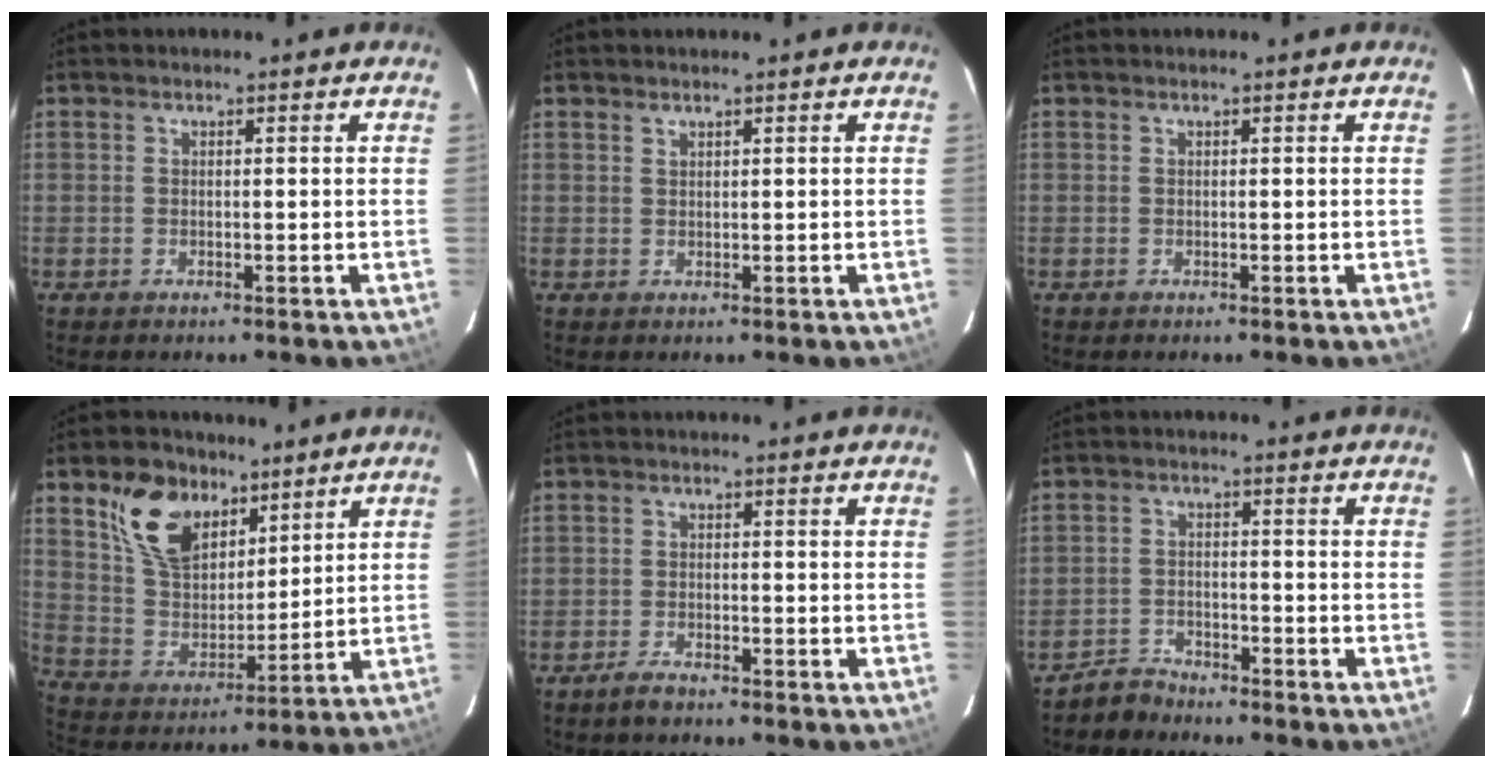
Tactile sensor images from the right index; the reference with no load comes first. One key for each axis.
{"total": 0.6, "fx": 0.6, "fy": 0.1, "fz": 0.1, "tx": -0.002, "ty": 0.001, "tz": 0.012}
{"total": 0.0}
{"total": 14.4, "fx": 8.5, "fy": 8.6, "fz": 7.8, "tx": -0.157, "ty": 0.024, "tz": 0.167}
{"total": 2.5, "fx": -2.2, "fy": 0.5, "fz": 1.2, "tx": -0.037, "ty": 0.000, "tz": -0.042}
{"total": 3.9, "fx": -3.6, "fy": 1.4, "fz": 0.0, "tx": -0.010, "ty": 0.011, "tz": -0.068}